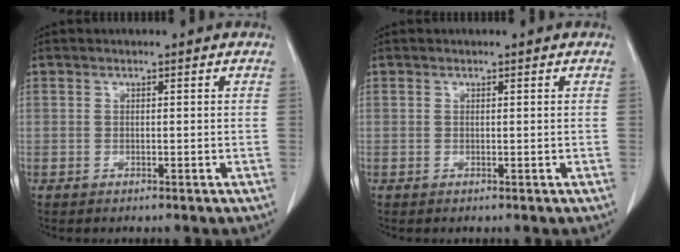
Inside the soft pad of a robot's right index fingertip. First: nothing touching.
{"total": 0.0}